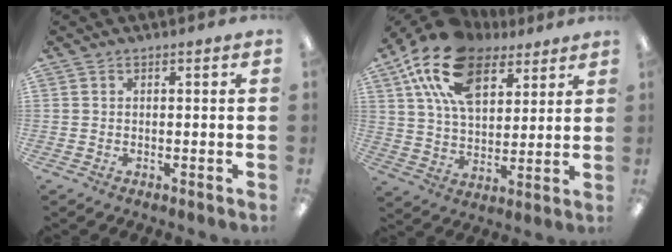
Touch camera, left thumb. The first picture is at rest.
{"total": 19.7, "force": [11.6, 11.1, 11.4], "torque": [-0.215, -0.035, 0.211]}